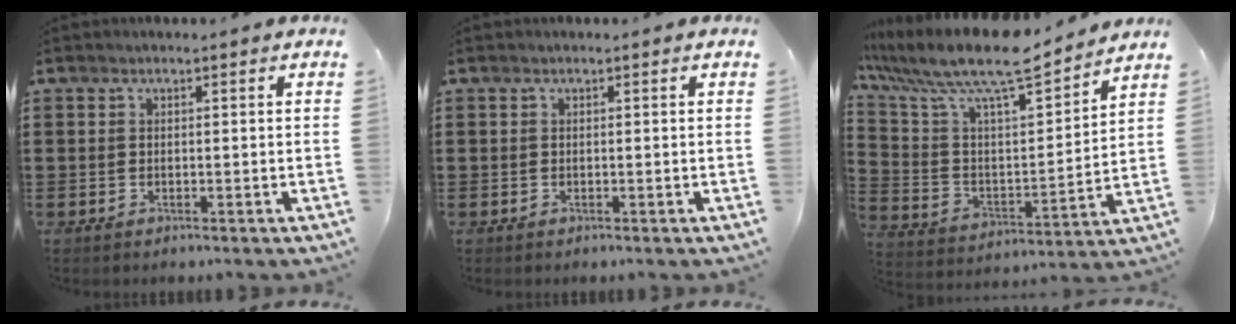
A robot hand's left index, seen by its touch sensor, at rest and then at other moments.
{"total": 0.0}
{"total": 11.7, "force": [9.8, 1.9, 6.1], "torque": [-0.159, -0.063, 0.165]}